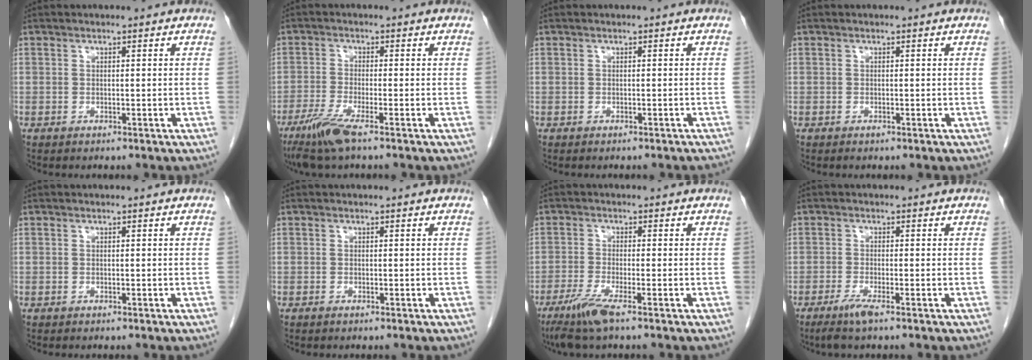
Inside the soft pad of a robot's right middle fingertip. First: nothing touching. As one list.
[{"total": 5.9, "force": [-3.8, 0.2, 4.5], "torque": [-0.096, -0.018, -0.077]}, {"total": 2.6, "force": [-2.4, 0.2, 0.9], "torque": [-0.015, -0.008, -0.027]}, {"total": 0.0}, {"total": 0.0}, {"total": 0.0}, {"total": 5.2, "force": [-3.3, 0.0, 4.0], "torque": [-0.086, -0.017, -0.068]}, {"total": 2.9, "force": [-1.9, -0.1, 2.2], "torque": [-0.050, -0.009, -0.041]}]